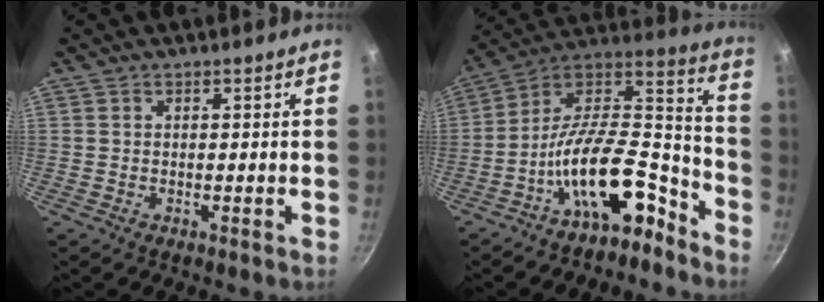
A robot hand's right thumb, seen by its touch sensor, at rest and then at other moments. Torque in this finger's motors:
{"motor_torque": [3.22, 1.80, 2.02, -0.75, 0.59]}